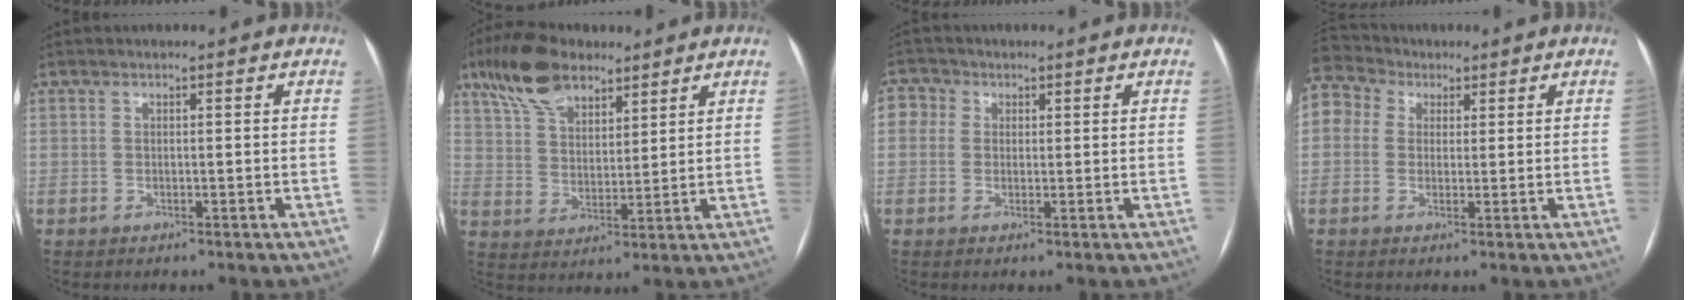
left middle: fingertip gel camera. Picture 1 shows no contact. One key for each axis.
{"total": 11.8, "fx": 8.1, "fy": 5.4, "fz": 6.6, "tx": -0.131, "ty": 0.028, "tz": 0.151}
{"total": 1.5, "fx": -0.9, "fy": 1.2, "fz": 0.2, "tx": -0.007, "ty": 0.005, "tz": -0.007}
{"total": 8.2, "fx": 3.8, "fy": 6.8, "fz": 2.6, "tx": -0.090, "ty": 0.053, "tz": 0.088}